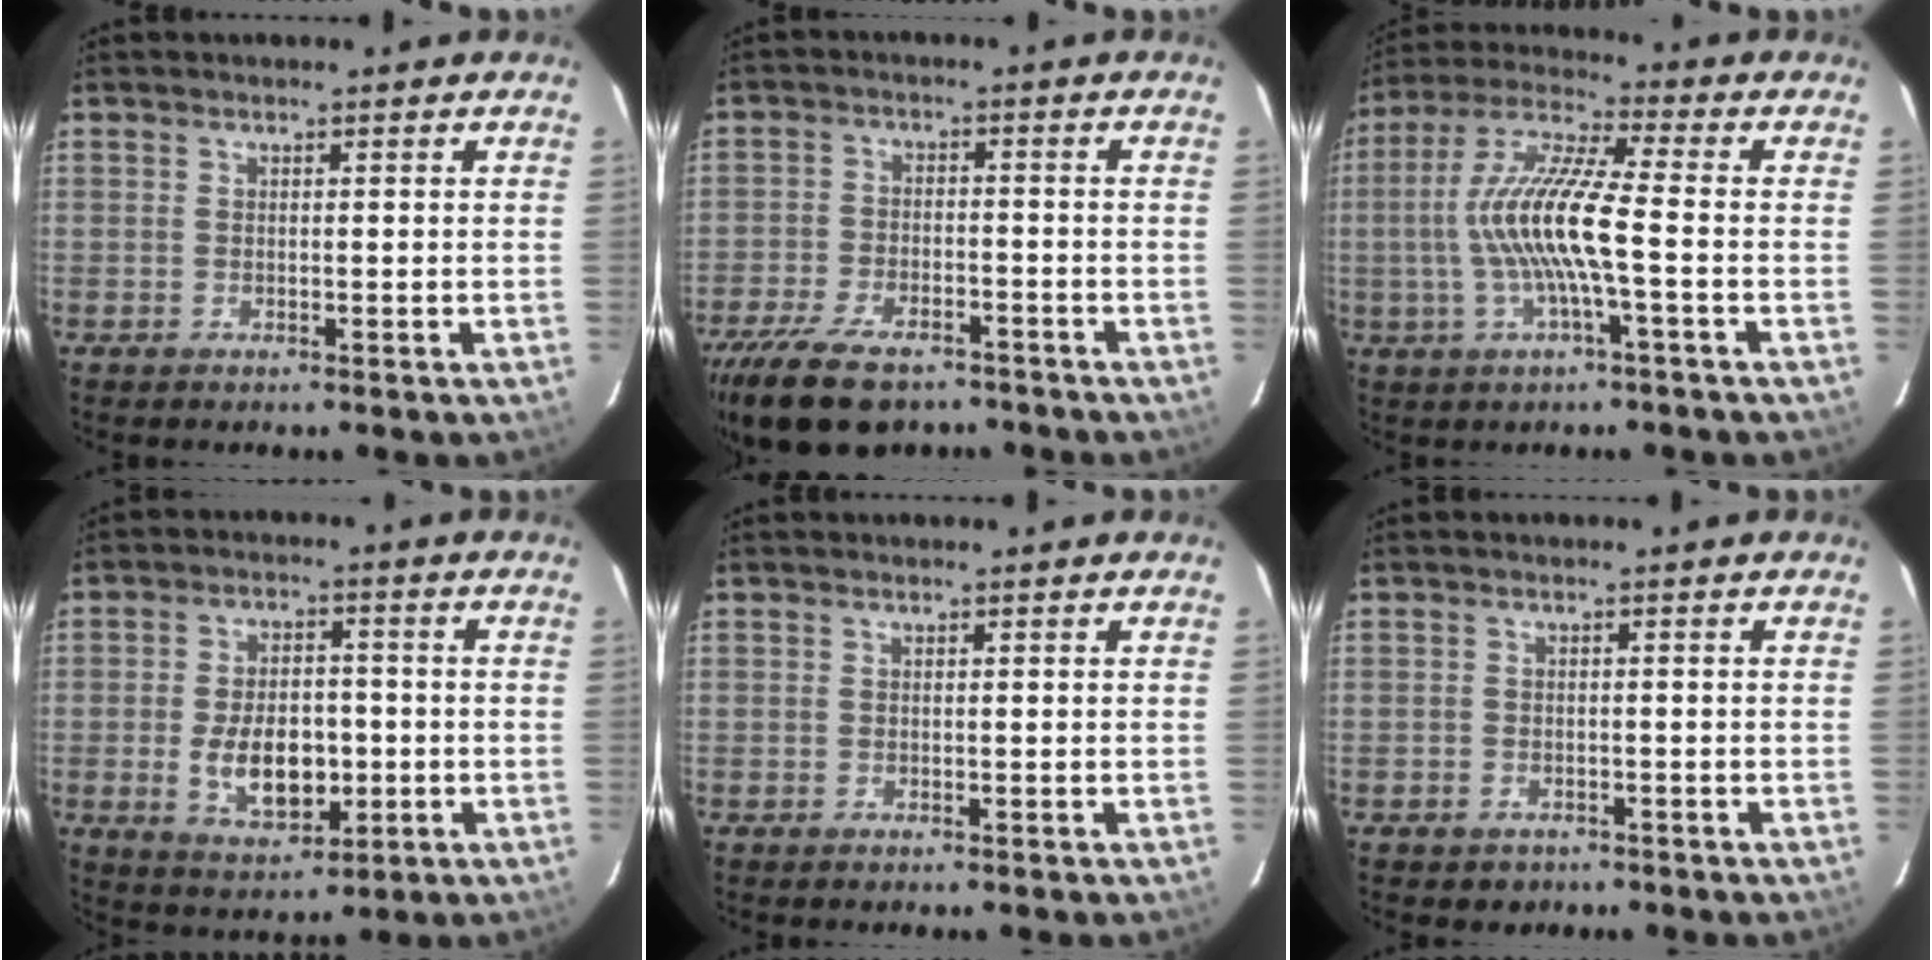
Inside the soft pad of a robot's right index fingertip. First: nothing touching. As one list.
[{"total": 15.9, "force": [-11.5, 7.0, 8.4], "torque": [-0.194, -0.028, -0.191]}, {"total": 12.7, "force": [-1.9, 1.0, 12.5], "torque": [-0.251, 0.006, -0.038]}, {"total": 10.8, "force": [-2.1, 6.4, 8.5], "torque": [-0.164, -0.001, -0.022]}, {"total": 0.0}, {"total": 2.4, "force": [-1.4, 1.9, 0.4], "torque": [-0.015, 0.003, -0.016]}]